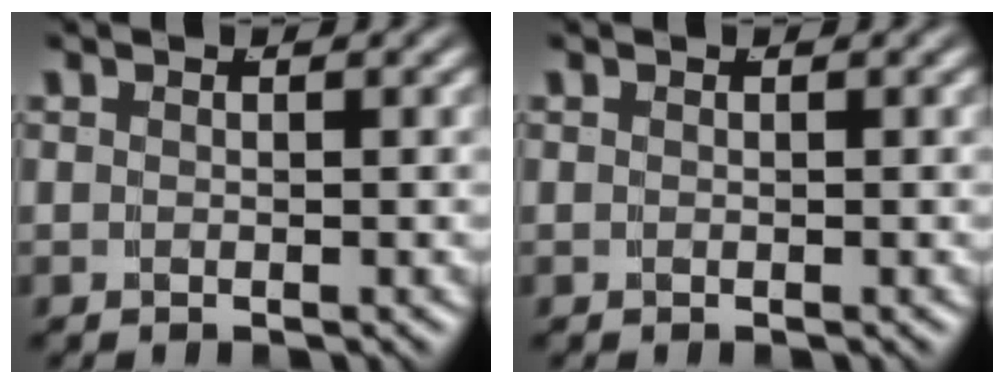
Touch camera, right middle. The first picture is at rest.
{"total": 0.0}